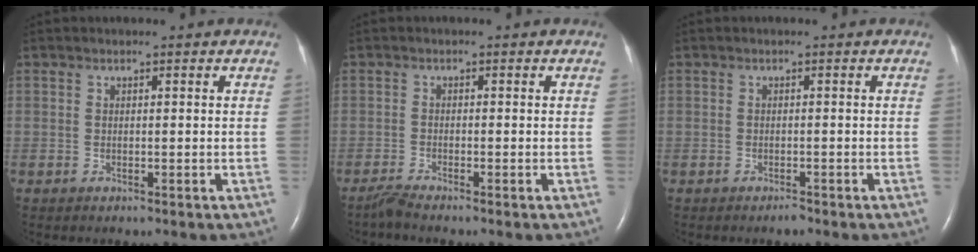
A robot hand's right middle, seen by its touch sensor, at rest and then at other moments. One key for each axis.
{"total": 1.7, "fx": -1.5, "fy": -0.3, "fz": 0.5, "tx": -0.021, "ty": -0.007, "tz": -0.034}
{"total": 0.8, "fx": -0.7, "fy": 0.0, "fz": 0.3, "tx": -0.011, "ty": -0.003, "tz": -0.007}